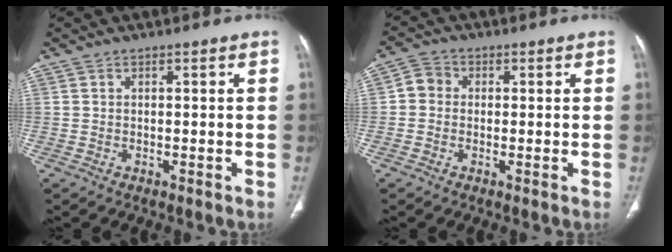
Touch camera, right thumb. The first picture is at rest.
{"total": 3.6, "force": [-0.1, 3.3, 1.5], "torque": [-0.013, 0.010, -0.012]}